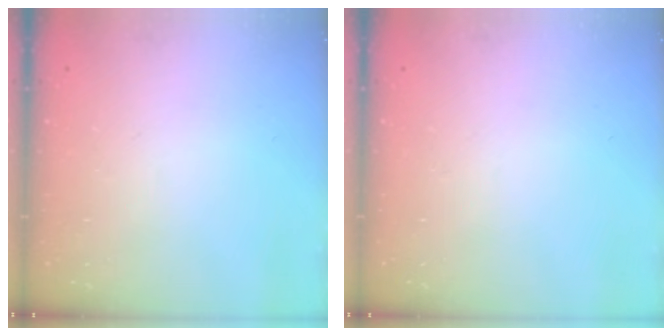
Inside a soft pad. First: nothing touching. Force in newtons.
{"total": 0.0}